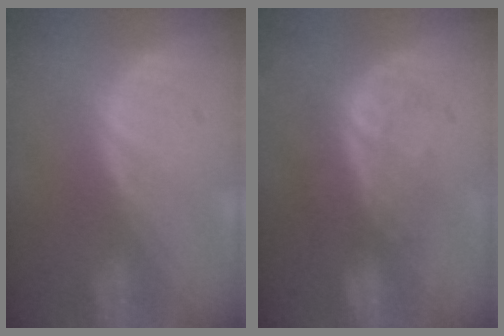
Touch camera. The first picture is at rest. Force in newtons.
{"total": 8.2, "press": 6.9, "slide": 4.4}